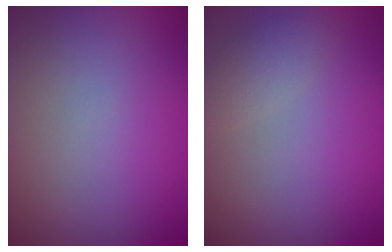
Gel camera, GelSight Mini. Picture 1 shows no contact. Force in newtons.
{"total": 1.9, "press": 1.9, "slide": 0.2}